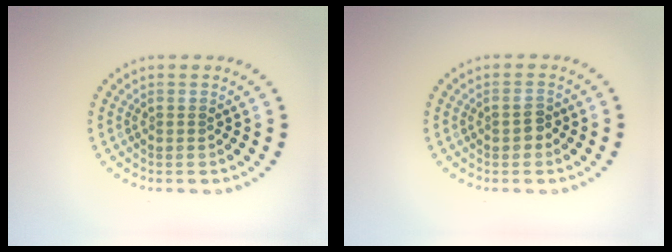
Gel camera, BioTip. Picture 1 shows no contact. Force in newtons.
{"total": 1.2, "press": 1.2, "slide": 0.2}